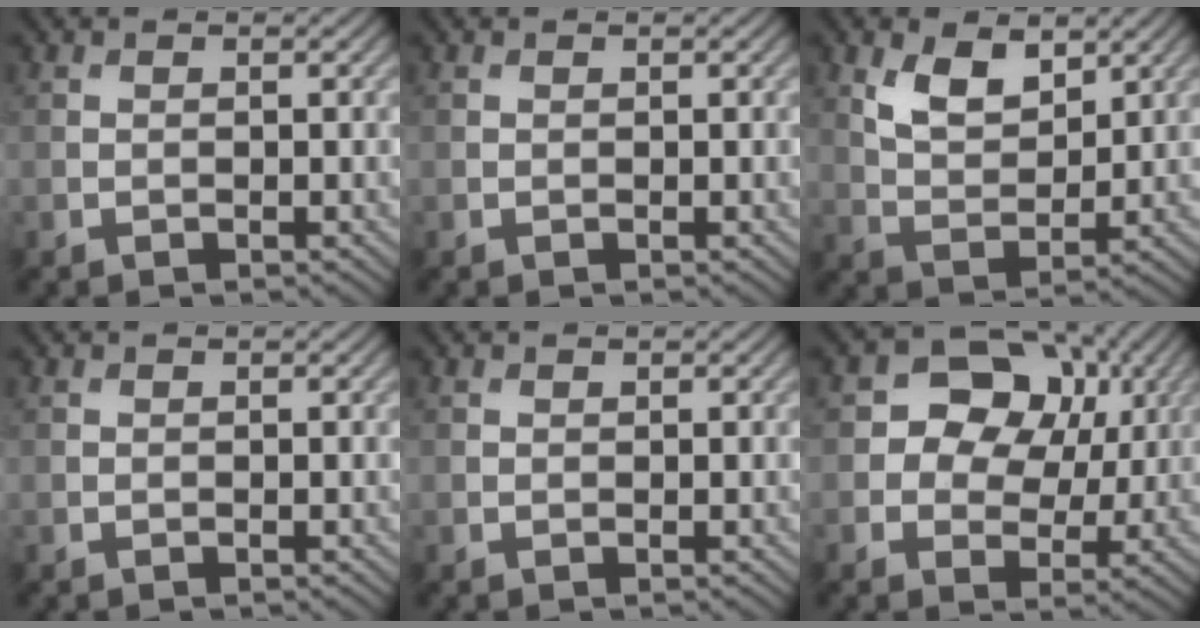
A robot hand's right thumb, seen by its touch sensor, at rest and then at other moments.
{"total": 0.0}
{"total": 5.9, "force": [3.2, 3.1, 3.8], "torque": [-0.079, -0.009, 0.061]}
{"total": 0.0}
{"total": 0.0}
{"total": 10.9, "force": [2.8, 8.5, 6.2], "torque": [-0.102, 0.020, 0.025]}